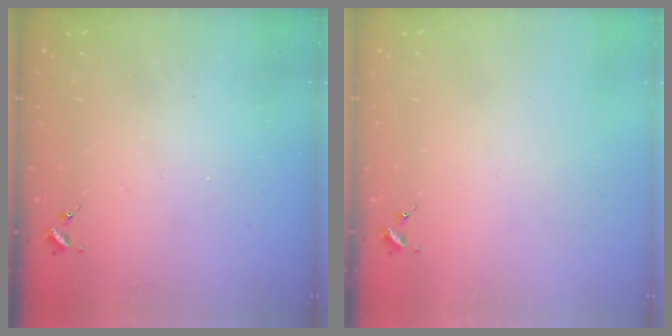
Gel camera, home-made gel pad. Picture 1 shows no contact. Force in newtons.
{"total": 0.0}